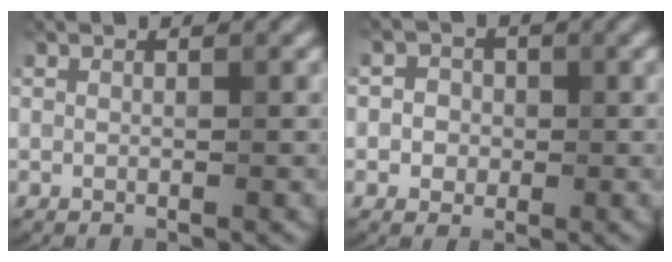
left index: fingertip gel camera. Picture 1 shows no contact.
{"total": 2.3, "force": [0.0, 2.1, 0.9], "torque": [0.006, 0.002, -0.013]}